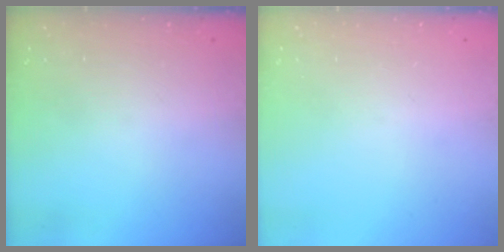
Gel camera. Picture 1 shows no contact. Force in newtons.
{"total": 0.0}